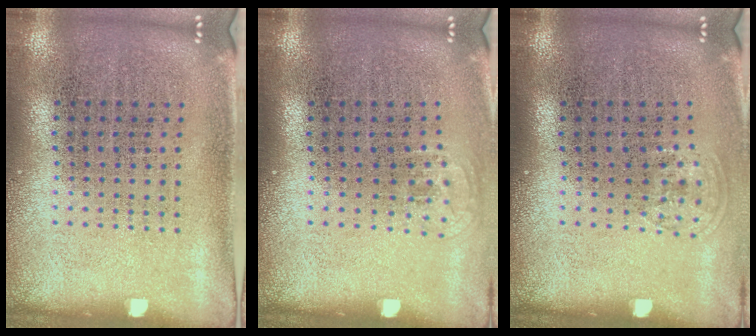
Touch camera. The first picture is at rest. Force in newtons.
{"total": 0.6, "press": 0.4, "slide": 0.4}
{"total": 0.7, "press": 0.6, "slide": 0.4}